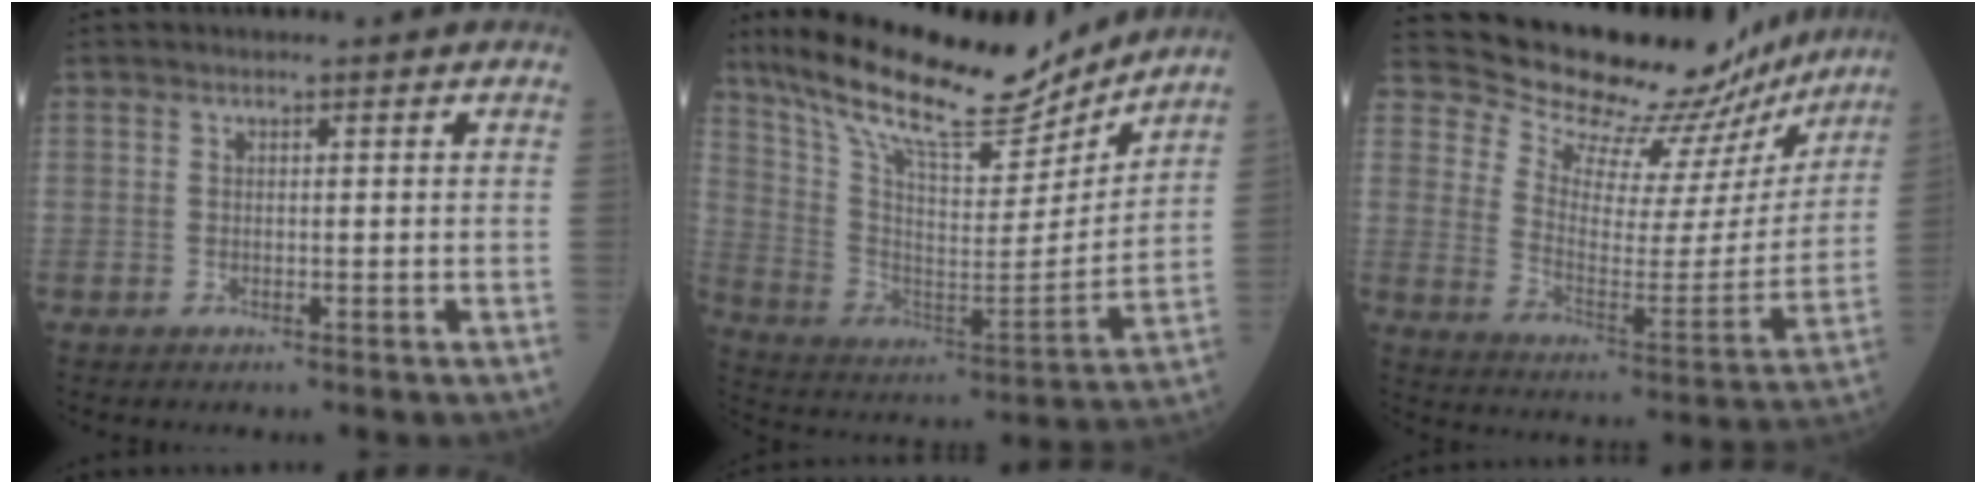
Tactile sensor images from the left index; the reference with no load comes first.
{"total": 21.8, "force": [18.6, 4.3, 10.6], "torque": [-0.196, -0.012, 0.312]}
{"total": 20.8, "force": [19.5, 5.7, 4.6], "torque": [-0.068, -0.048, 0.258]}